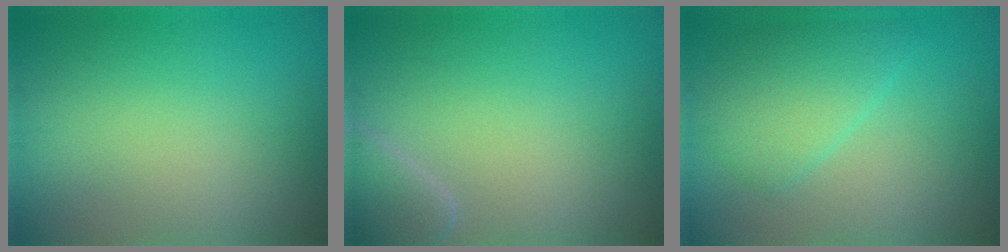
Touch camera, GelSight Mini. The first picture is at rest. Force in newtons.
{"total": 2.6, "press": 2.6, "slide": 0.2}
{"total": 4.0, "press": 4.0, "slide": 0.1}